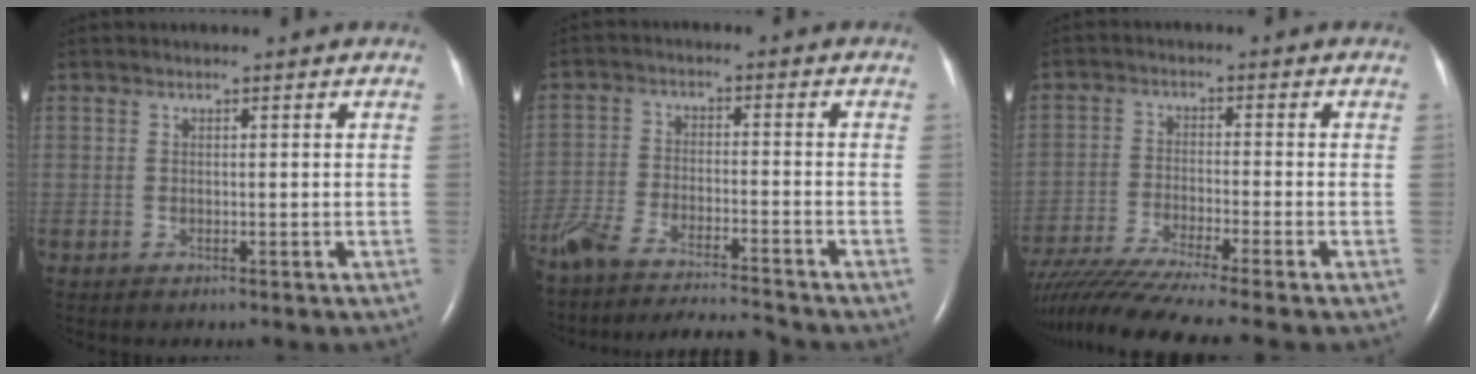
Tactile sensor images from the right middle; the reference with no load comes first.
{"total": 15.4, "force": [-14.2, 0.9, 5.8], "torque": [-0.117, -0.012, -0.231]}
{"total": 13.6, "force": [-11.6, -1.6, 7.0], "torque": [-0.121, -0.033, -0.192]}